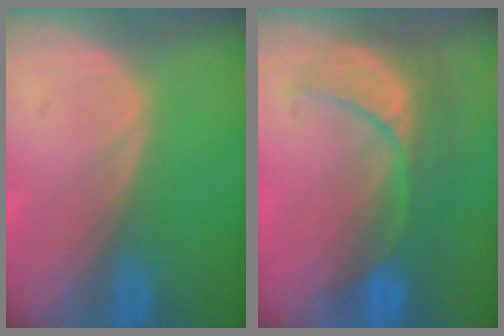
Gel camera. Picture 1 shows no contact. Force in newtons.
{"total": 8.0, "press": 7.9, "slide": 1.3}